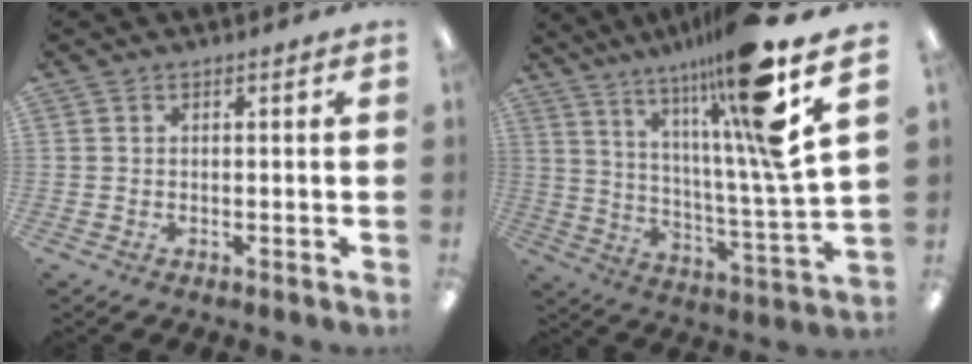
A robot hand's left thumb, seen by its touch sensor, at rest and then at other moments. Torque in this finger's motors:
{"motor_torque": [2.56, 2.45, 1.74, -1.03, 0.18]}